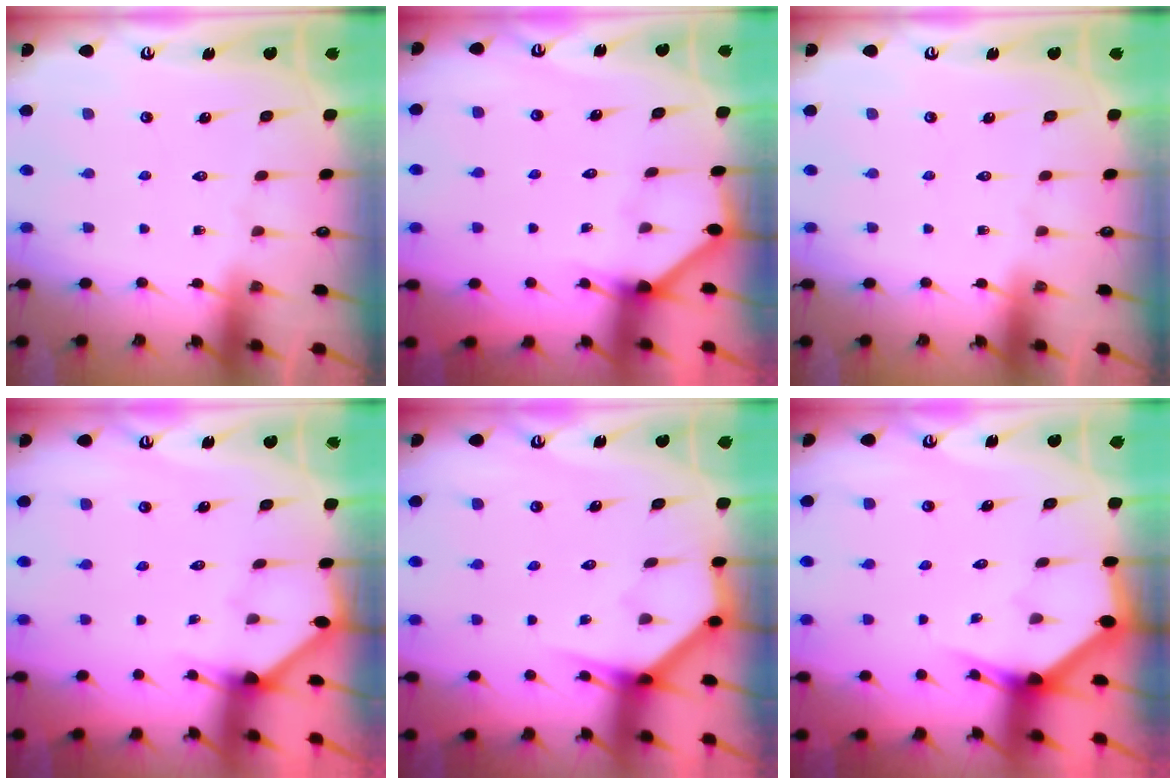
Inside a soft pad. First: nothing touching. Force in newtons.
{"total": 2.2, "press": 2.2, "slide": 0.4}
{"total": 0.0}
{"total": 2.6, "press": 2.6, "slide": 0.3}
{"total": 3.9, "press": 3.9, "slide": 0.2}
{"total": 2.9, "press": 2.9, "slide": 0.1}